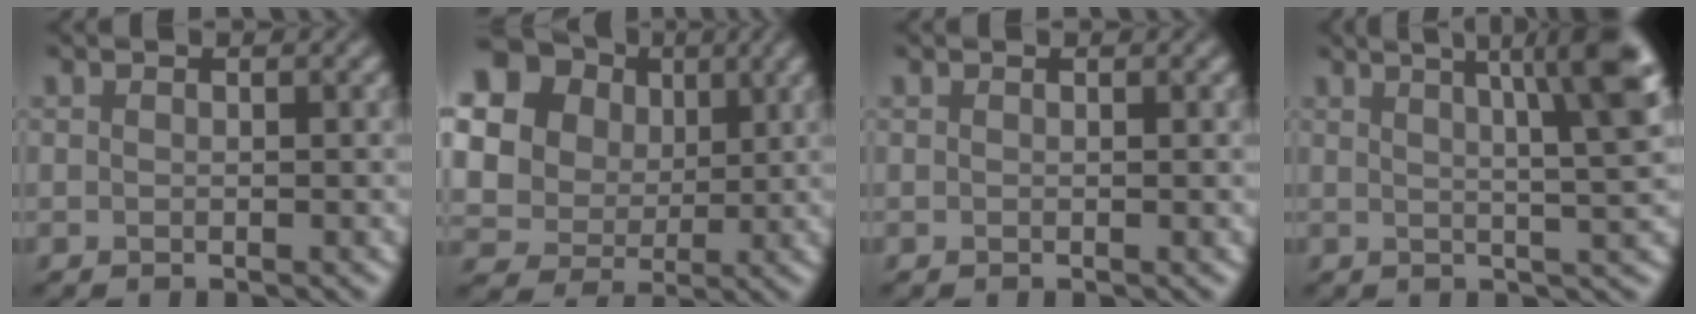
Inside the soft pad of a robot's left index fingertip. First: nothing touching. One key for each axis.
{"total": 18.4, "fx": 7.2, "fy": 15.3, "fz": 7.2, "tx": -0.205, "ty": 0.017, "tz": 0.128}
{"total": 0.0}
{"total": 8.7, "fx": 3.3, "fy": 2.1, "fz": 7.8, "tx": -0.061, "ty": 0.028, "tz": 0.031}